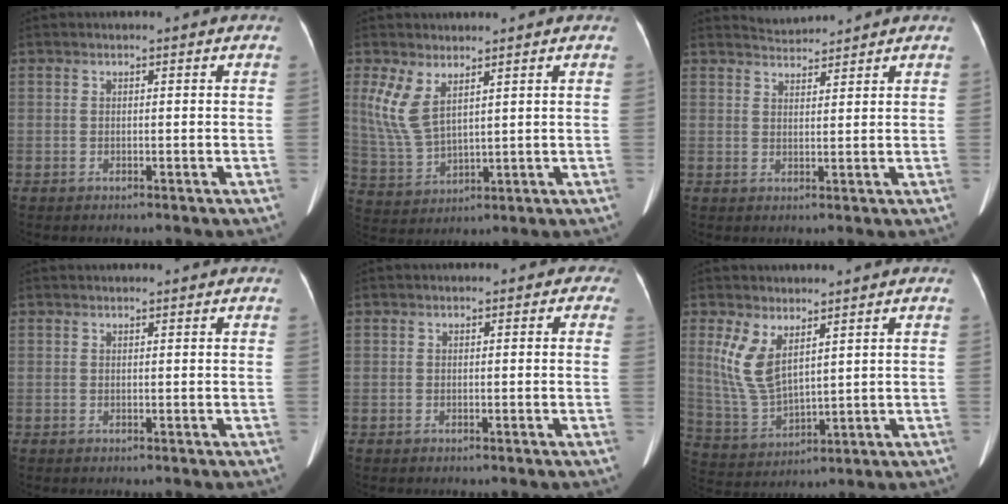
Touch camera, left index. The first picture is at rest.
{"total": 6.4, "force": [3.3, 2.5, 4.9], "torque": [-0.129, -0.003, 0.081]}
{"total": 2.8, "force": [2.7, -0.3, -0.6], "torque": [0.001, 0.009, 0.056]}
{"total": 1.5, "force": [1.4, 0.1, 0.4], "torque": [-0.004, 0.018, 0.021]}
{"total": 0.7, "force": [-0.4, 0.5, 0.0], "torque": [0.012, 0.002, -0.016]}
{"total": 7.4, "force": [3.5, 2.9, 5.8], "torque": [-0.140, -0.006, 0.086]}